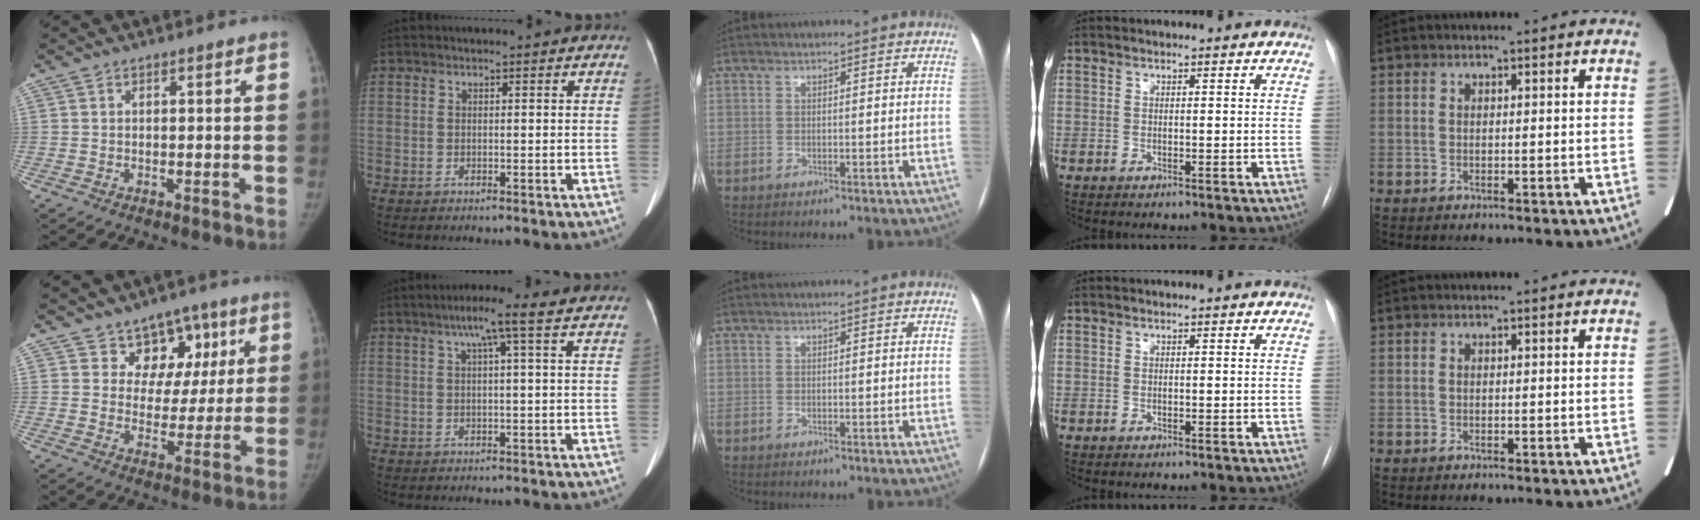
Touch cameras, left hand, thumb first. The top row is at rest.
{"thumb": {"total": 10.1, "force": [5.3, 7.9, 3.5], "torque": [0.004, -0.016, 0.079]}, "index": {"total": 5.2, "force": [2.9, -0.8, 4.2], "torque": [-0.073, 0.018, 0.049]}}